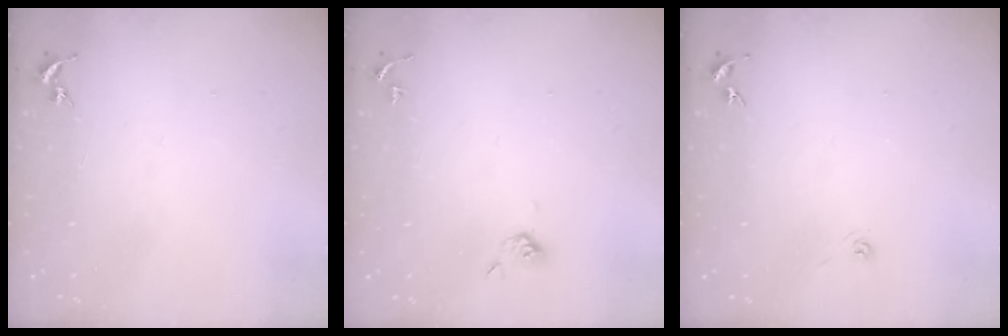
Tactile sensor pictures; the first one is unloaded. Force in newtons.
{"total": 5.7, "press": 5.6, "slide": 0.8}
{"total": 3.3, "press": 2.8, "slide": 1.7}